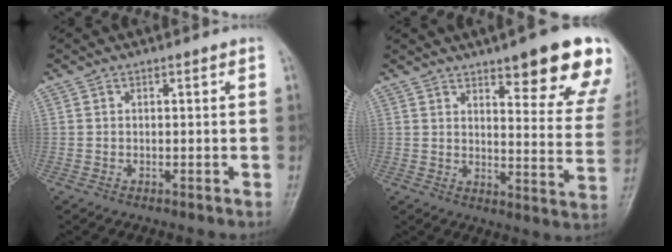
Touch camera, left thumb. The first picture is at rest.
{"total": 18.8, "force": [12.1, 4.5, 13.7], "torque": [-0.139, -0.057, 0.149]}